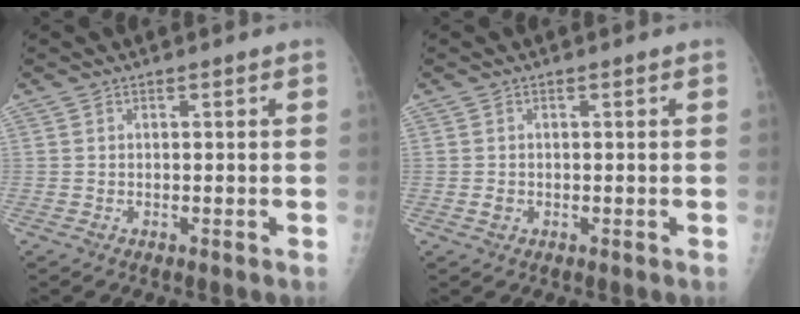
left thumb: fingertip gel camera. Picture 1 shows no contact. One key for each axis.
{"total": 1.1, "fx": -0.1, "fy": 0.9, "fz": 0.5, "tx": -0.006, "ty": 0.000, "tz": 0.000}